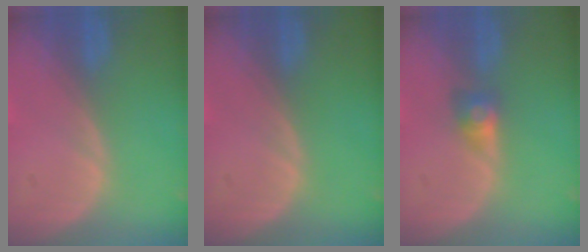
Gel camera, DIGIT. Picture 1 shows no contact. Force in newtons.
{"total": 0.0}
{"total": 2.9, "press": 2.4, "slide": 1.5}